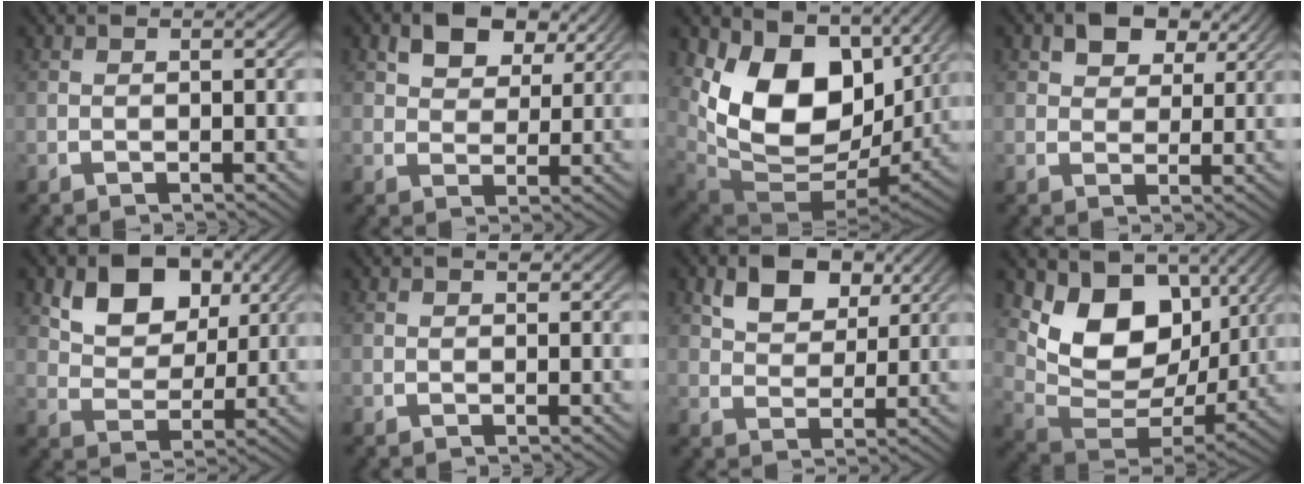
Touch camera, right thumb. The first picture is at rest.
{"total": 5.1, "force": [3.3, 2.7, 2.8], "torque": [-0.046, 0.003, 0.056]}
{"total": 14.9, "force": [1.3, 9.7, 11.2], "torque": [-0.247, -0.045, 0.044]}
{"total": 4.4, "force": [2.9, 2.4, 2.3], "torque": [-0.036, 0.002, 0.049]}
{"total": 7.3, "force": [3.4, 4.7, 4.5], "torque": [-0.084, -0.003, 0.060]}
{"total": 0.6, "force": [0.5, 0.2, 0.2], "torque": [0.001, -0.001, 0.008]}
{"total": 5.6, "force": [3.3, 3.2, 3.3], "torque": [-0.059, -0.003, 0.060]}
{"total": 13.0, "force": [1.7, 9.0, 9.2], "torque": [-0.191, -0.036, 0.037]}